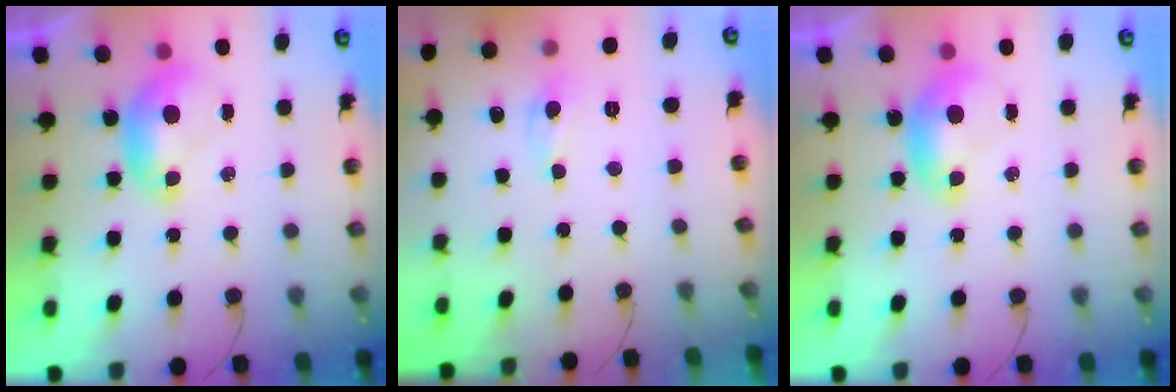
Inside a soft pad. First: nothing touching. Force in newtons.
{"total": 0.0}
{"total": 0.0}